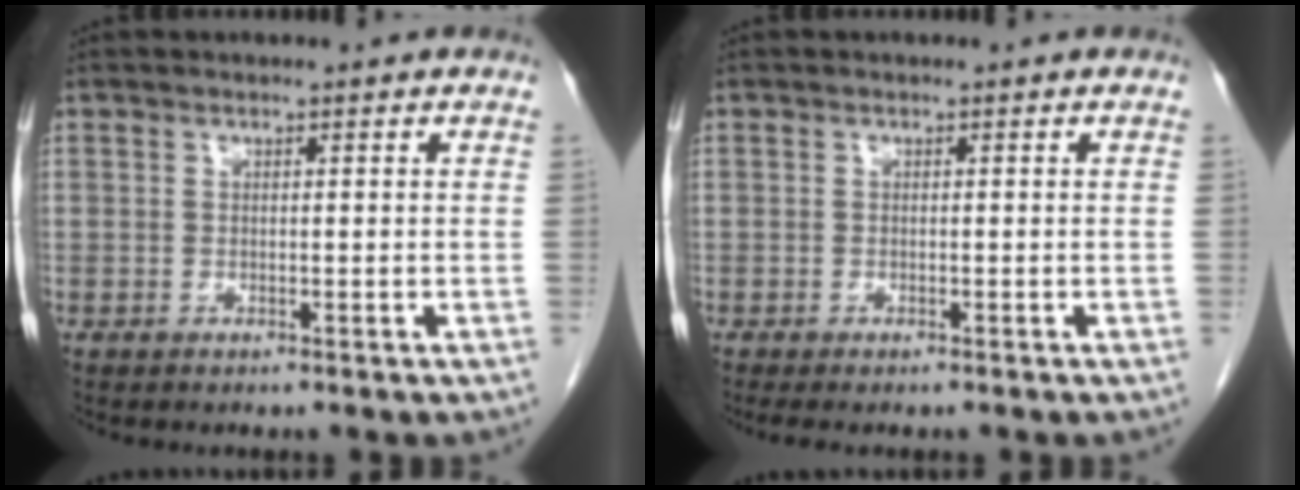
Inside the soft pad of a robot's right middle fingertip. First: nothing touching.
{"total": 2.4, "force": [-2.0, 0.1, 1.4], "torque": [-0.023, -0.008, -0.029]}